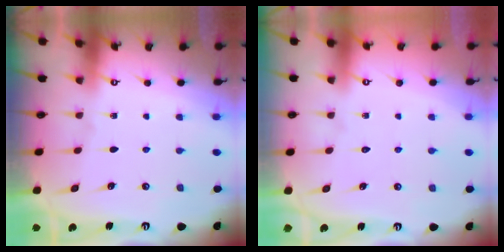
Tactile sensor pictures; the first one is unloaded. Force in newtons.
{"total": 1.6, "press": 1.6, "slide": 0.2}